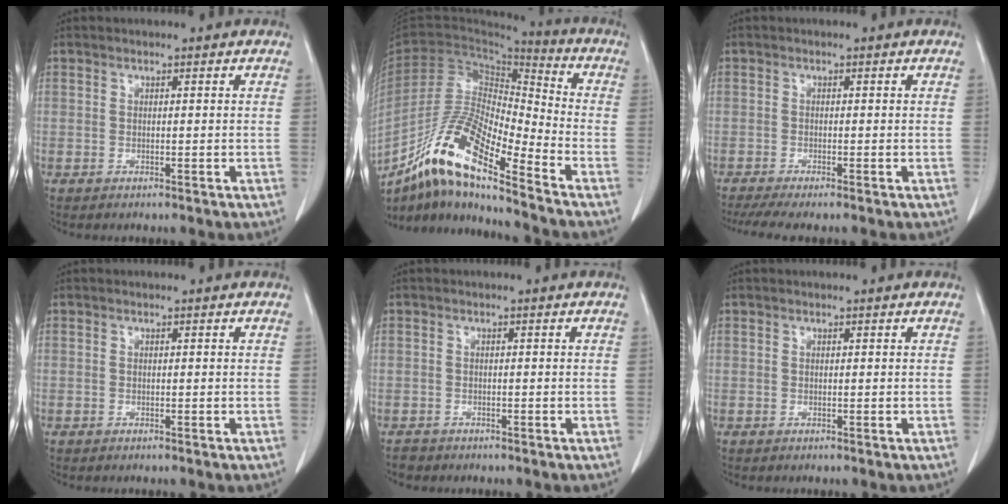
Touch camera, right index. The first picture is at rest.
{"total": 16.5, "force": [-11.5, 2.2, 11.6], "torque": [-0.218, -0.004, -0.208]}
{"total": 5.8, "force": [-4.8, 0.2, 3.4], "torque": [-0.049, -0.012, -0.073]}
{"total": 0.0}
{"total": 1.6, "force": [-1.2, 1.0, -0.2], "torque": [-0.008, 0.001, -0.019]}
{"total": 0.0}